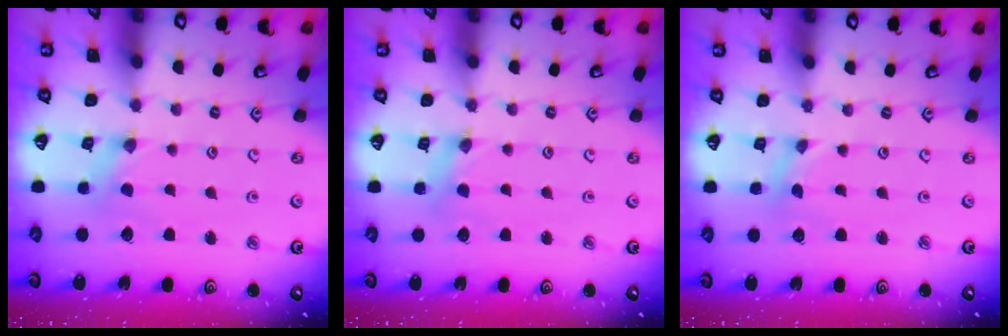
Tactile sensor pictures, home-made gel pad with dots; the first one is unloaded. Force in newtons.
{"total": 1.5, "press": 1.5, "slide": 0.3}
{"total": 0.0}